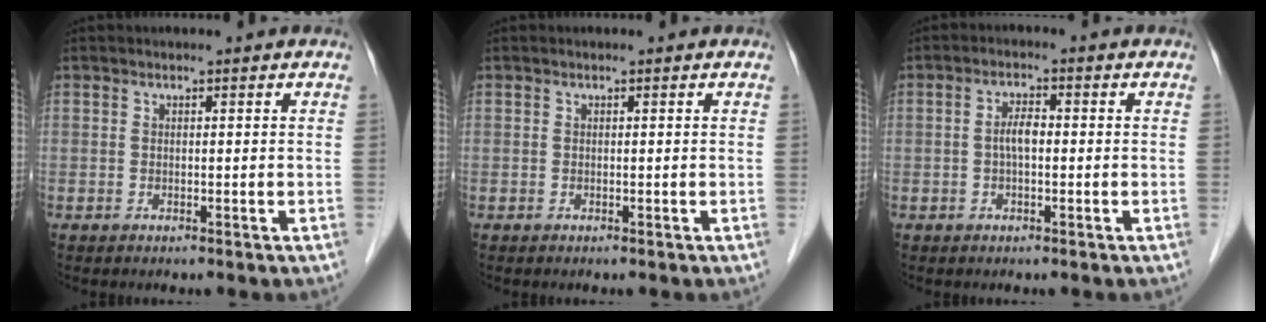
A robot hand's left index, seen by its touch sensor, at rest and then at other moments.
{"total": 0.0}
{"total": 2.8, "force": [-0.6, 0.9, 2.5], "torque": [-0.048, 0.006, -0.012]}